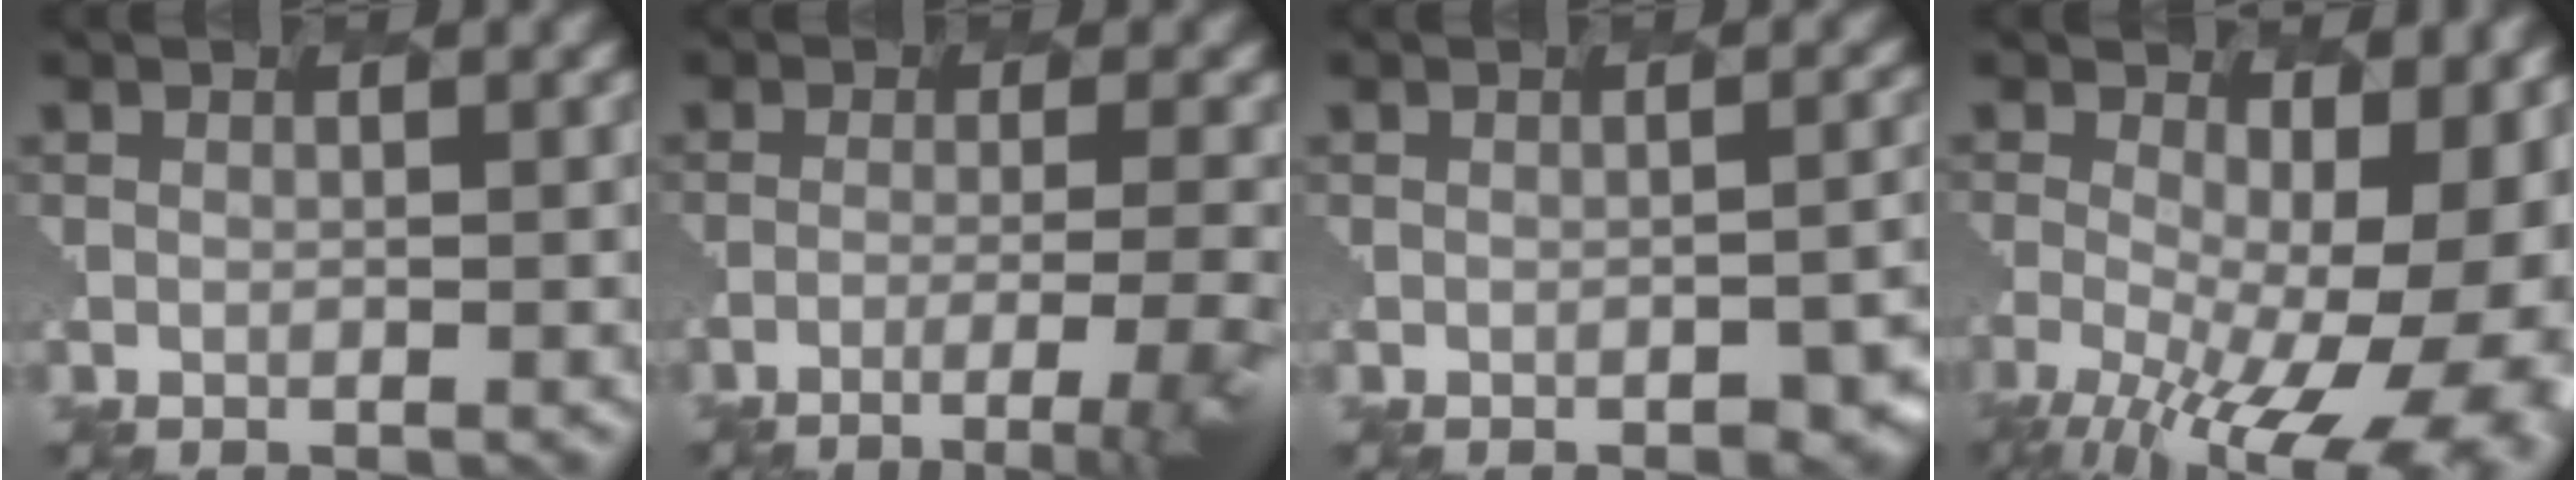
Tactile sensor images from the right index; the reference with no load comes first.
{"total": 5.7, "force": [-3.4, 1.2, 4.4], "torque": [-0.063, -0.003, -0.046]}
{"total": 5.8, "force": [-1.9, 2.7, 4.8], "torque": [-0.049, -0.012, -0.003]}
{"total": 16.2, "force": [-4.6, 7.7, 13.5], "torque": [-0.178, -0.026, -0.035]}